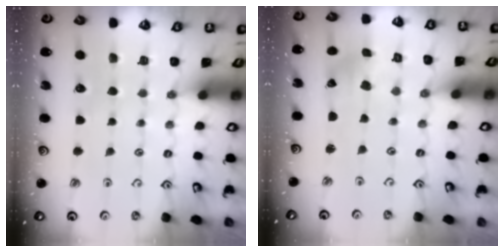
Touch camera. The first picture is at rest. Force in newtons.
{"total": 1.5, "press": 1.5, "slide": 0.2}